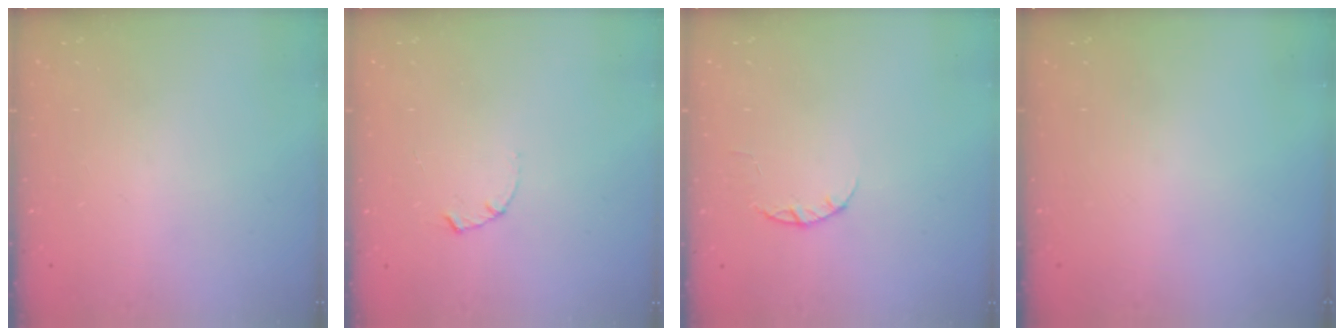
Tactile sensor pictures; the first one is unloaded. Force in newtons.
{"total": 1.7, "press": 1.6, "slide": 0.3}
{"total": 2.4, "press": 2.3, "slide": 0.4}
{"total": 0.0}